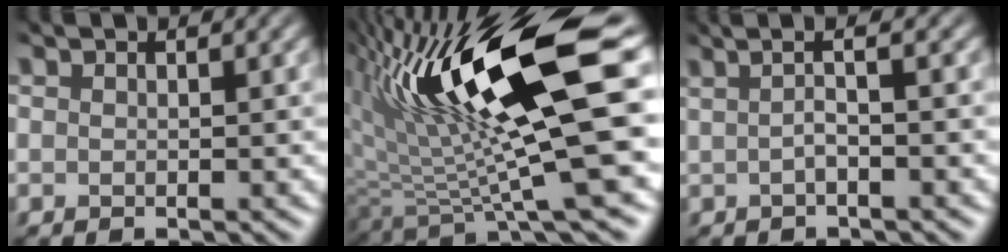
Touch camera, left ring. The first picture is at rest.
{"total": 13.4, "force": [2.8, 2.8, 12.8], "torque": [-0.219, -0.004, 0.049]}
{"total": 4.0, "force": [0.9, 1.5, 3.6], "torque": [-0.035, 0.022, -0.019]}